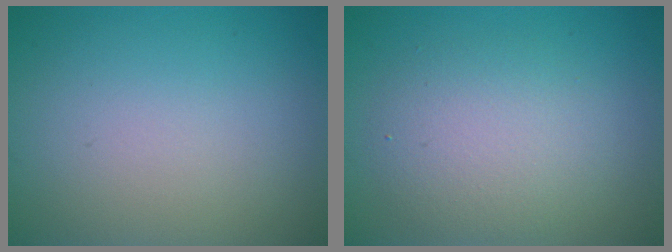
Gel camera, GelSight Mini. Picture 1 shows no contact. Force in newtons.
{"total": 2.6, "press": 2.6, "slide": 0.3}